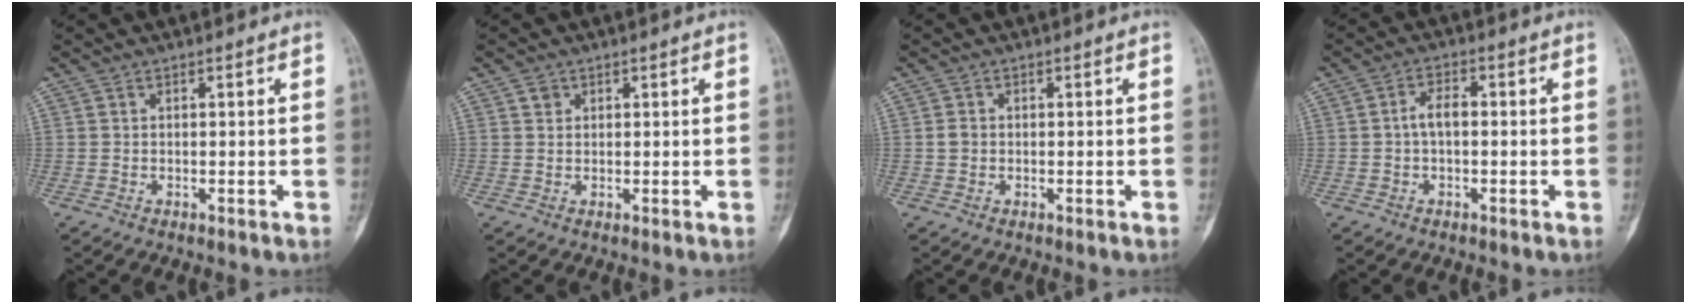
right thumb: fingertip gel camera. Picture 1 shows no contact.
{"total": 1.4, "force": [0.7, 1.1, 0.4], "torque": [0.003, -0.001, 0.010]}
{"total": 1.4, "force": [-0.1, 1.2, 0.7], "torque": [-0.012, 0.003, -0.002]}
{"total": 3.4, "force": [-0.3, 1.8, 2.9], "torque": [-0.051, 0.015, -0.009]}